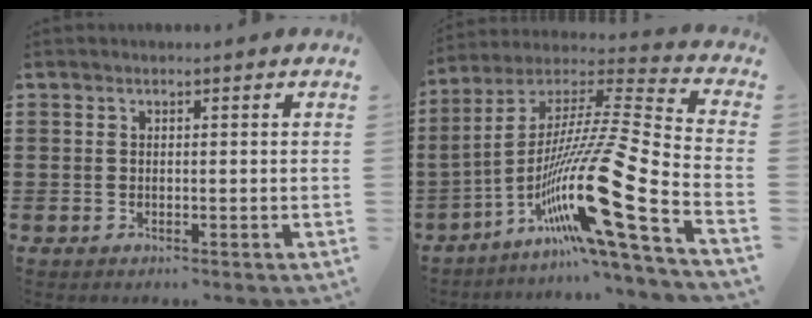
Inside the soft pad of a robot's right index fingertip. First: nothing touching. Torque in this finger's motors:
{"motor_torque": [2.14, 0.00, 1.05, 0.21]}